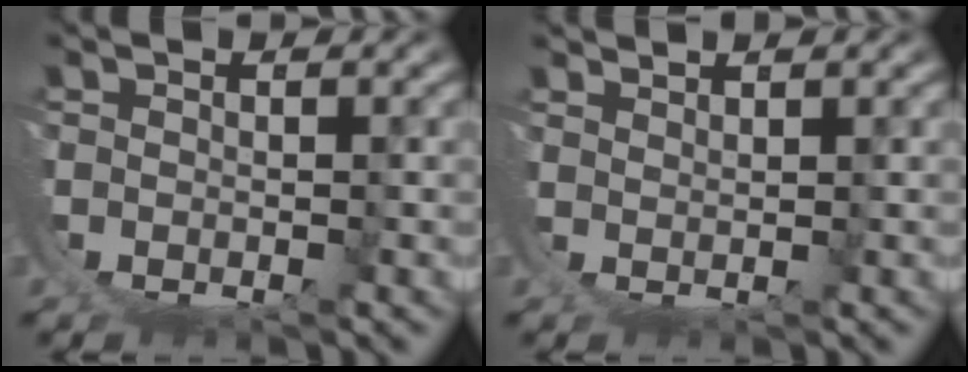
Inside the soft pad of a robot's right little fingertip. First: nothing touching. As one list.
[{"total": 1.9, "force": [1.5, -1.2, -0.1], "torque": [0.008, -0.001, 0.033]}]